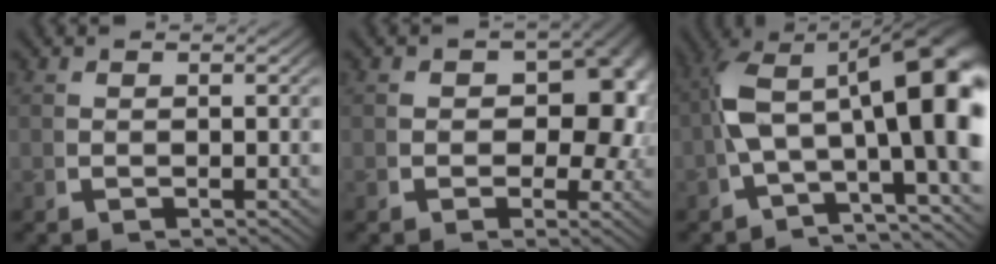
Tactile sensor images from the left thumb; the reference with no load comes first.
{"total": 8.0, "force": [0.0, 5.8, 5.5], "torque": [-0.080, -0.027, 0.003]}
{"total": 12.2, "force": [-1.3, 6.5, 10.2], "torque": [-0.174, -0.034, -0.012]}